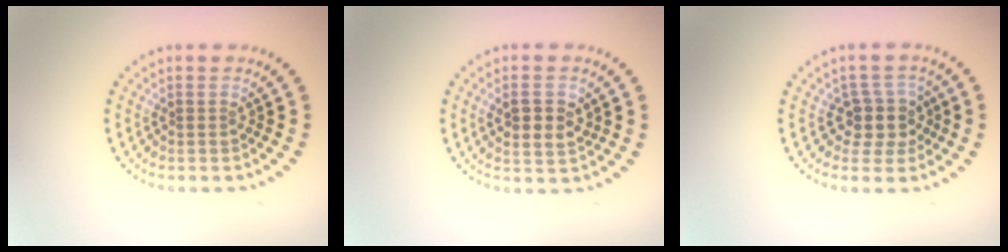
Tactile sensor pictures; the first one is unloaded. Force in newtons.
{"total": 3.0, "press": 3.0, "slide": 0.6}
{"total": 2.8, "press": 2.3, "slide": 1.6}